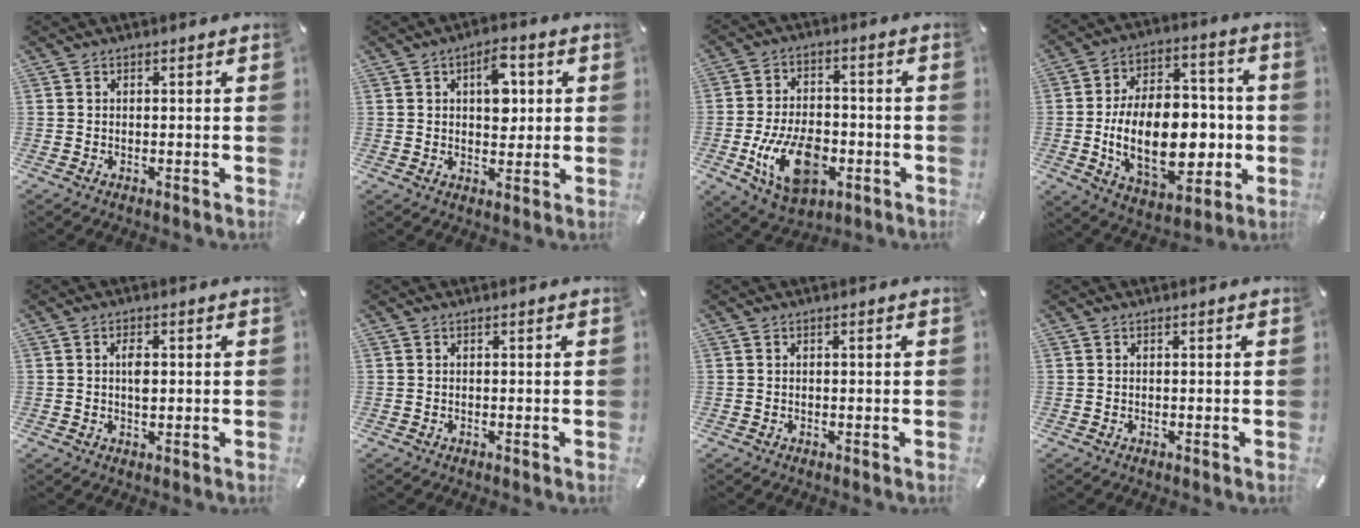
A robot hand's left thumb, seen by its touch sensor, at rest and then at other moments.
{"total": 8.4, "force": [2.0, 5.2, 6.3], "torque": [-0.077, -0.003, 0.028]}
{"total": 14.9, "force": [-4.6, 9.5, 10.6], "torque": [-0.203, 0.006, -0.080]}
{"total": 22.7, "force": [-3.4, 14.2, 17.4], "torque": [-0.306, -0.007, -0.046]}
{"total": 2.9, "force": [0.3, 1.5, 2.5], "torque": [-0.043, 0.000, 0.003]}
{"total": 0.0}
{"total": 0.5, "force": [0.1, 0.1, 0.5], "torque": [-0.011, -0.001, 0.002]}
{"total": 0.0}